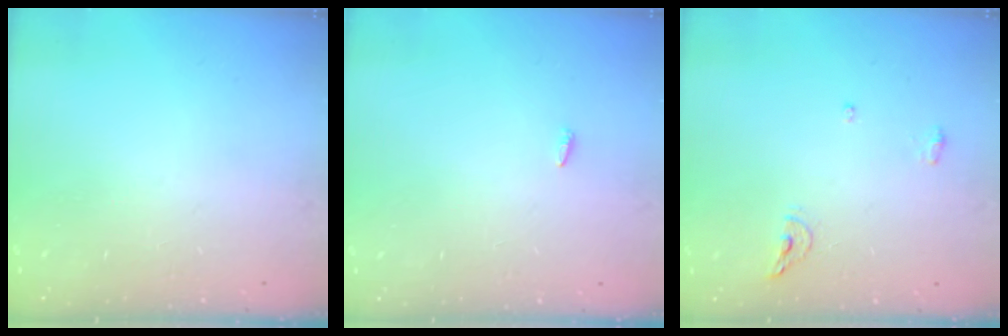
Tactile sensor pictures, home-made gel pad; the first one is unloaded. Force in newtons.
{"total": 2.1, "press": 1.9, "slide": 0.7}
{"total": 6.1, "press": 5.9, "slide": 1.4}